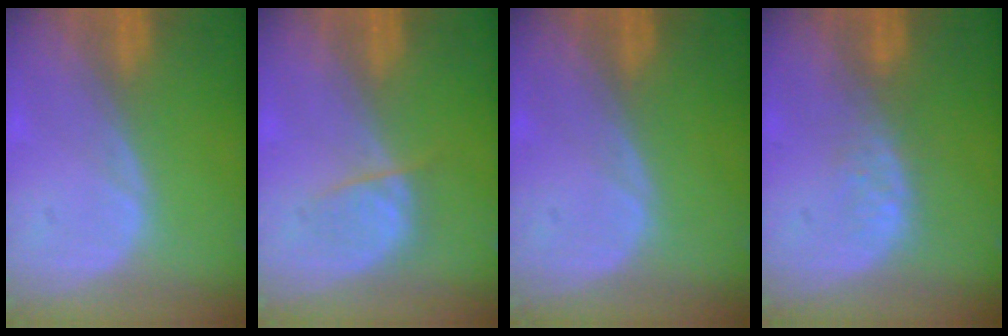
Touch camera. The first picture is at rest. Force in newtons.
{"total": 2.6, "press": 2.5, "slide": 0.5}
{"total": 0.0}
{"total": 2.8, "press": 2.8, "slide": 0.3}